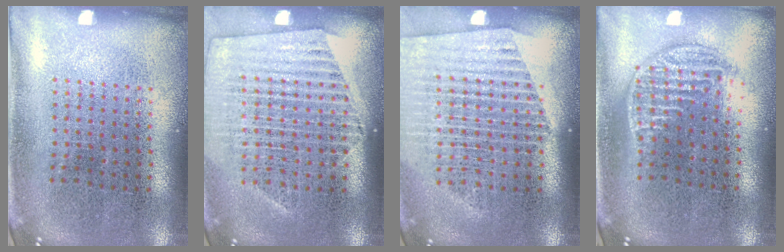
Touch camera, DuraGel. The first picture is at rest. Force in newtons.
{"total": 1.4, "press": 1.3, "slide": 0.5}
{"total": 1.6, "press": 1.5, "slide": 0.5}
{"total": 1.3, "press": 1.1, "slide": 0.7}